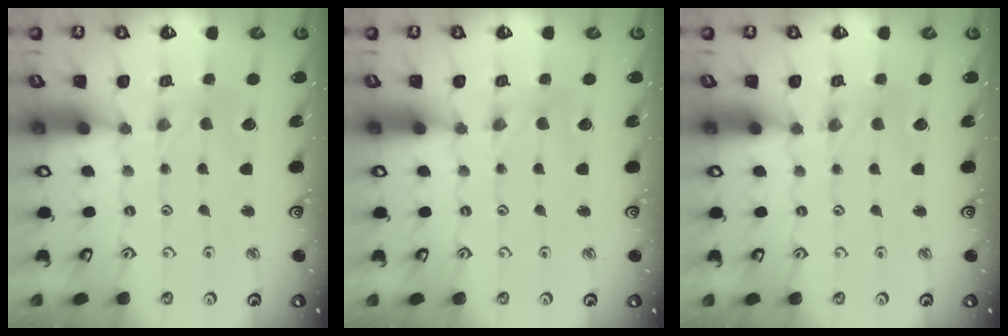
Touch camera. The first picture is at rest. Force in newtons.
{"total": 1.4, "press": 1.3, "slide": 0.2}
{"total": 0.0}